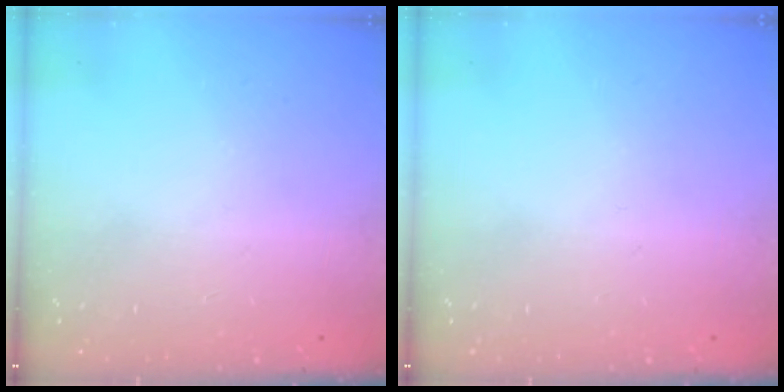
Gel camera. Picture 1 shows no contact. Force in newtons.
{"total": 0.0}